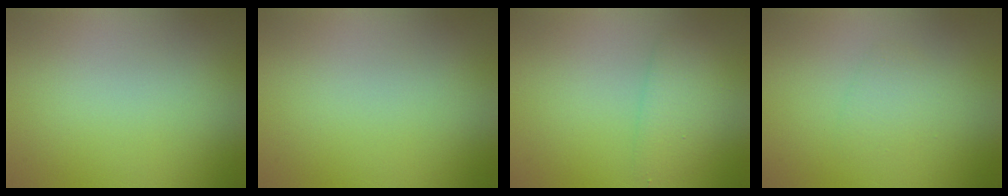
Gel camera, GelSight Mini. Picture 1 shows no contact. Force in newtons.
{"total": 0.0}
{"total": 2.7, "press": 2.7, "slide": 0.1}
{"total": 1.5, "press": 1.5, "slide": 0.1}